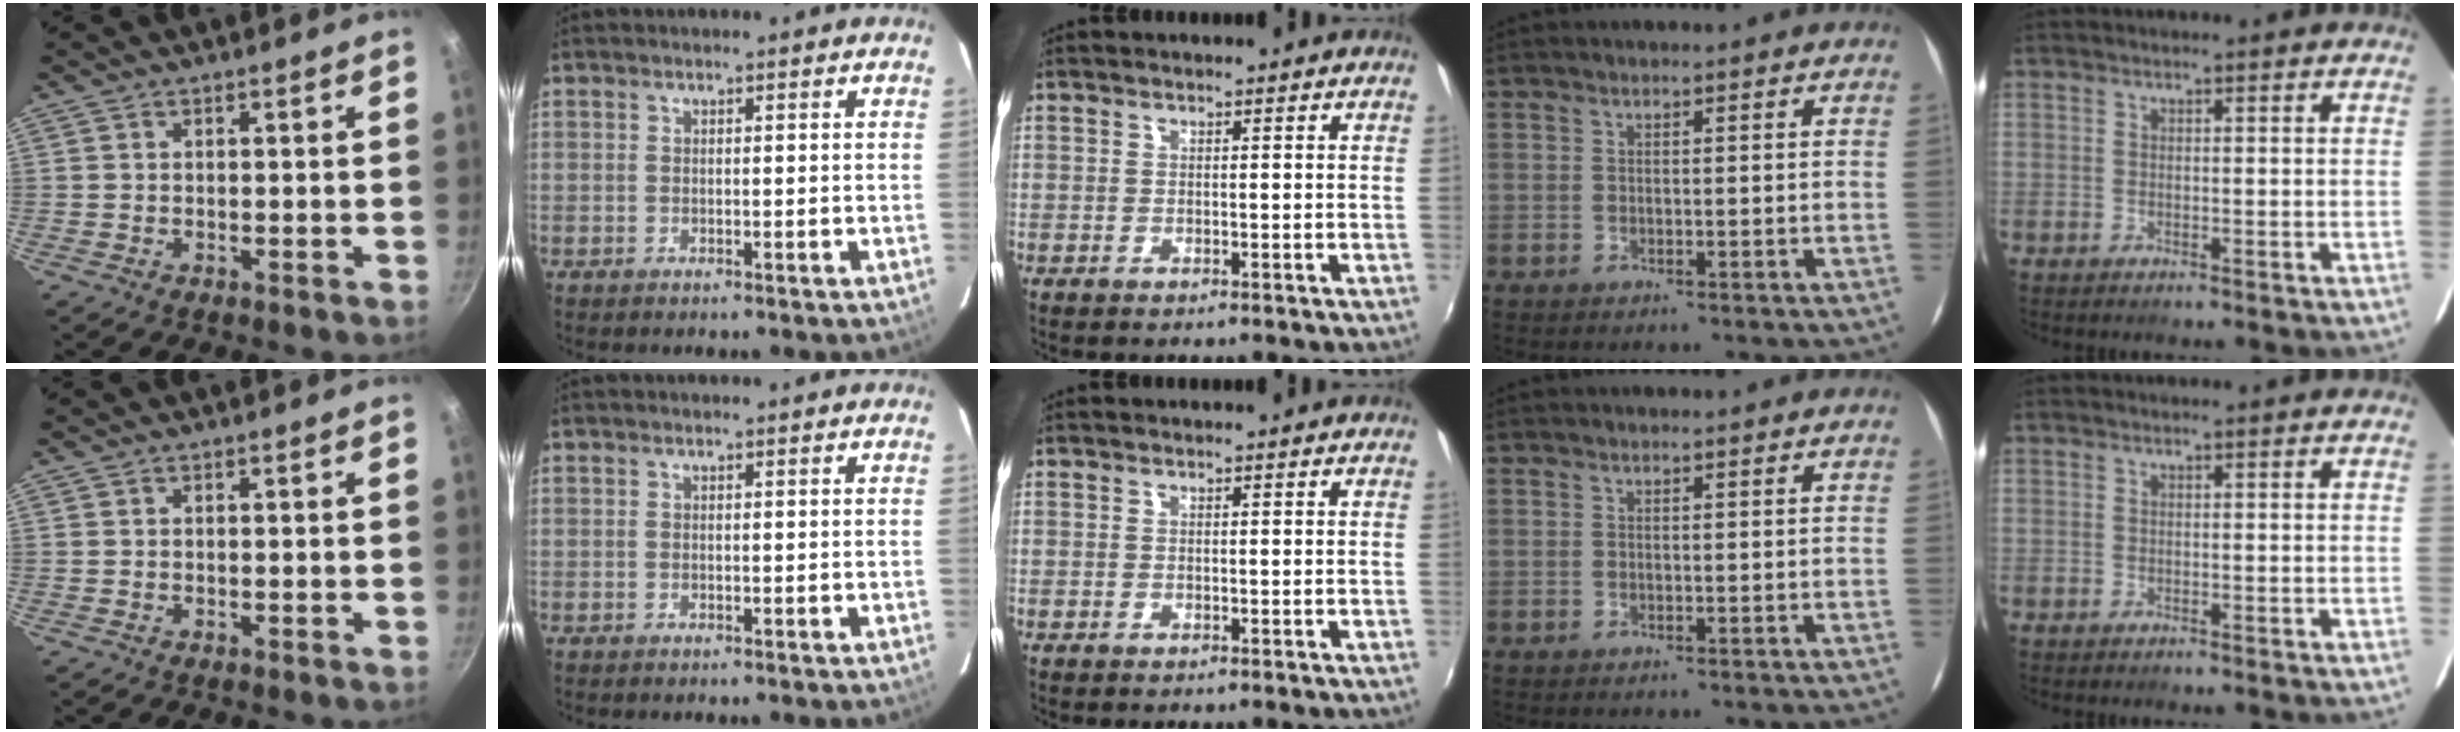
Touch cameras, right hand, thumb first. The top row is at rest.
{}